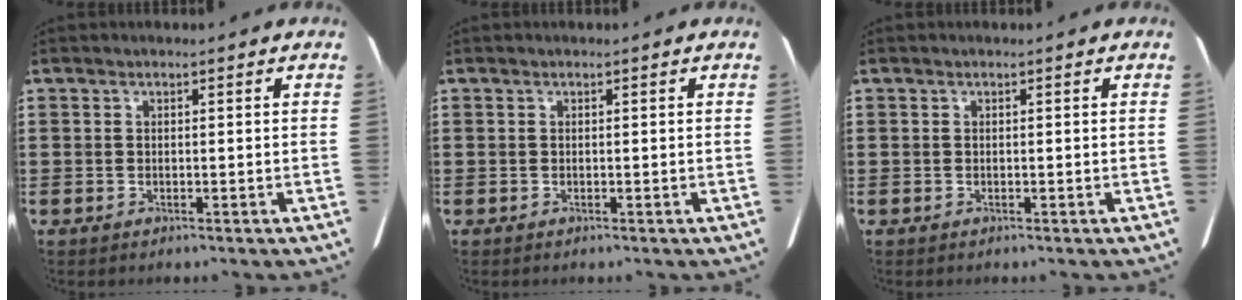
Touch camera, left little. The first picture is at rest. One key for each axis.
{"total": 0.0}
{"total": 0.0}